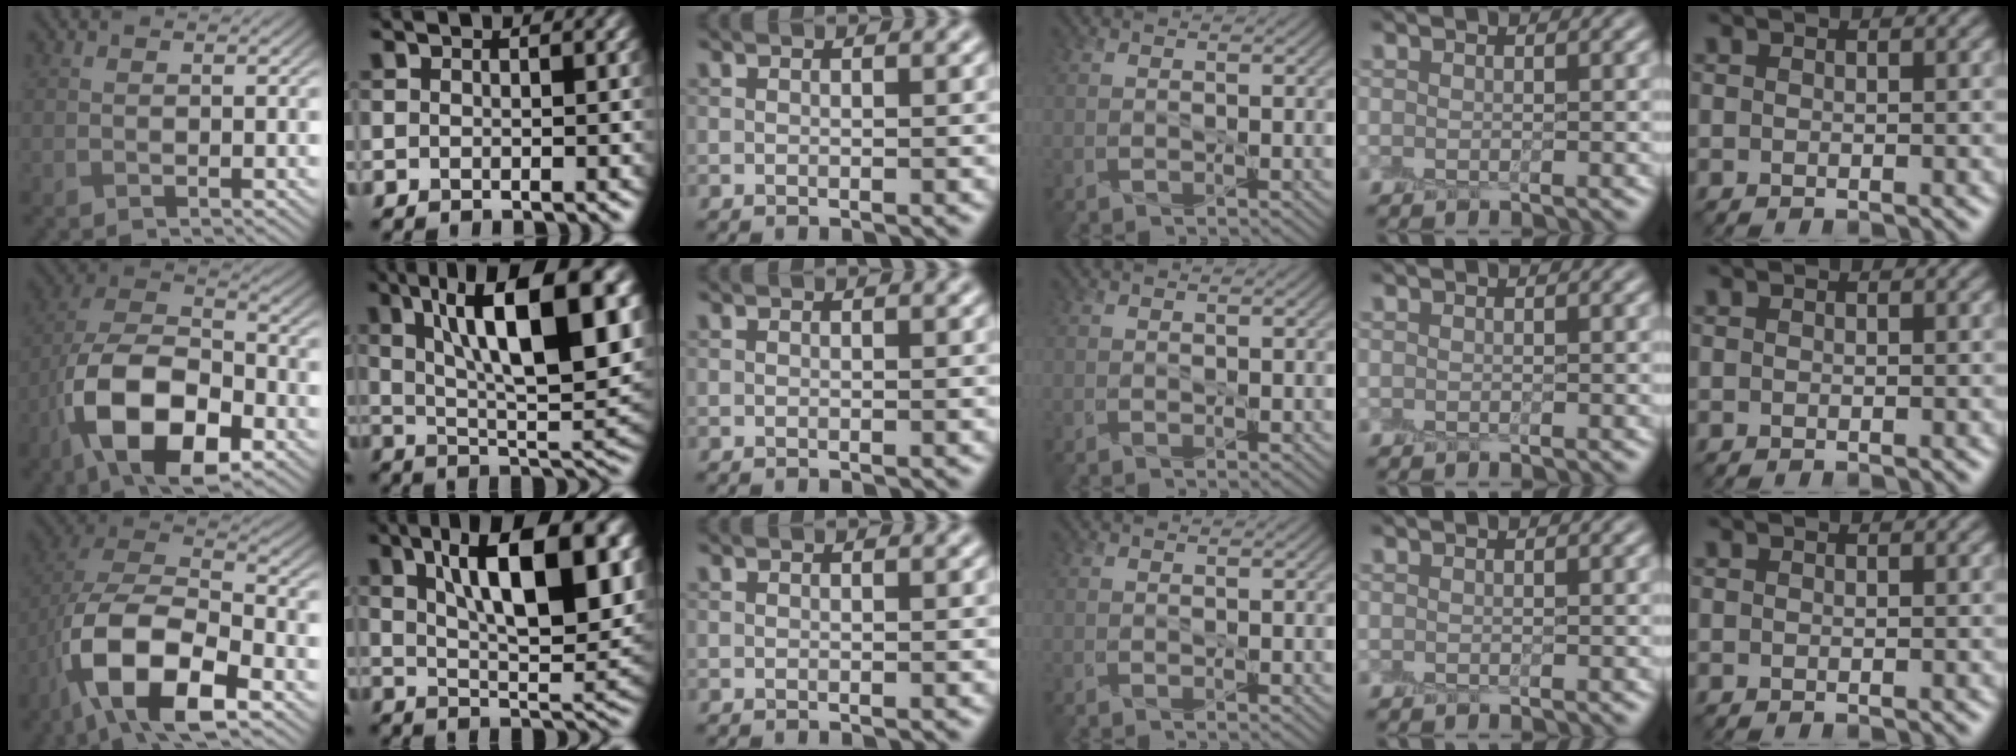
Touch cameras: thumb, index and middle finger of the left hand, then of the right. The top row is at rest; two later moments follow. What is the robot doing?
{"motion": "peel", "object": "shipping label"}